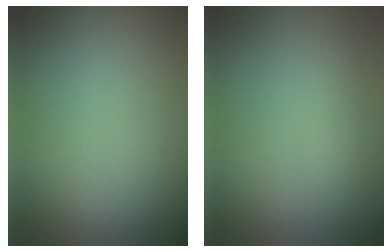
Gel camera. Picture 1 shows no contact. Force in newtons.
{"total": 1.5, "press": 1.5, "slide": 0.1}